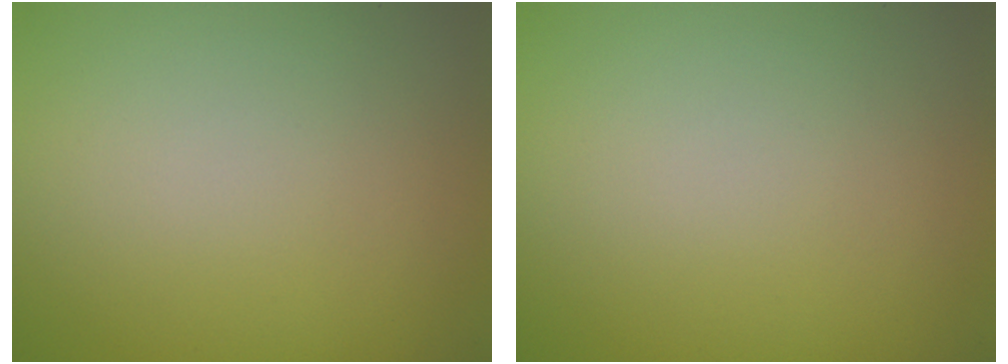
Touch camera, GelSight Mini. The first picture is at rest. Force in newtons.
{"total": 0.0}